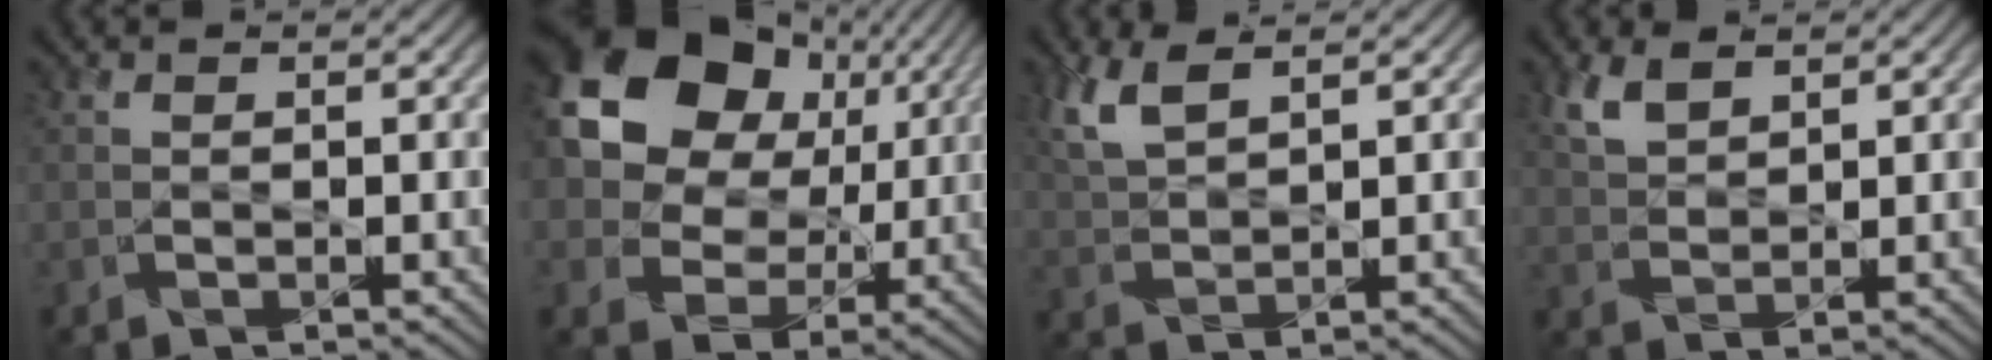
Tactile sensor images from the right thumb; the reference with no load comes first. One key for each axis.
{"total": 16.2, "fx": 4.9, "fy": 12.7, "fz": 8.8, "tx": -0.201, "ty": 0.026, "tz": 0.089}
{"total": 5.6, "fx": 3.4, "fy": 1.9, "fz": 4.0, "tx": -0.109, "ty": 0.006, "tz": 0.072}
{"total": 3.8, "fx": 2.5, "fy": 1.6, "fz": 2.3, "tx": -0.063, "ty": 0.002, "tz": 0.056}